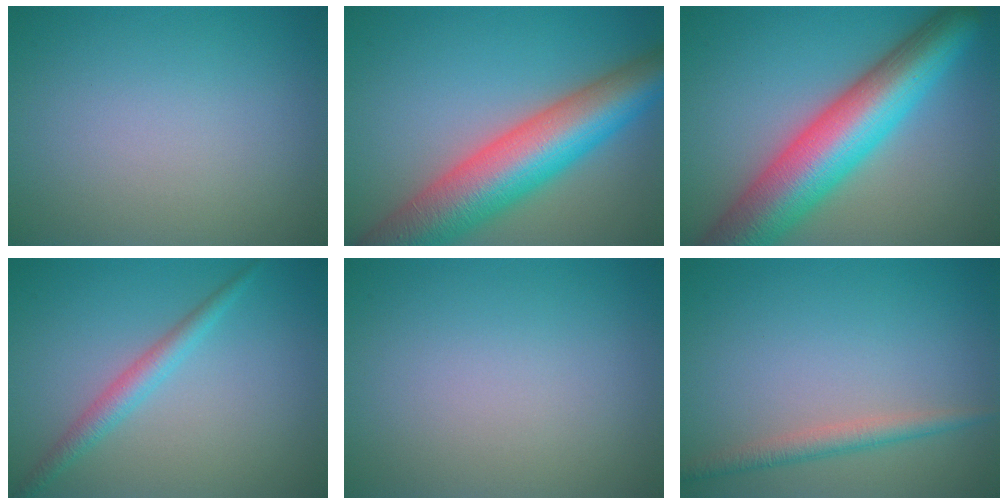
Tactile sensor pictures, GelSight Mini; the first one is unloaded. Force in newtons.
{"total": 11.3, "press": 11.2, "slide": 0.5}
{"total": 11.5, "press": 11.5, "slide": 0.3}
{"total": 2.2, "press": 2.2, "slide": 0.1}
{"total": 0.0}
{"total": 2.1, "press": 2.1, "slide": 0.0}